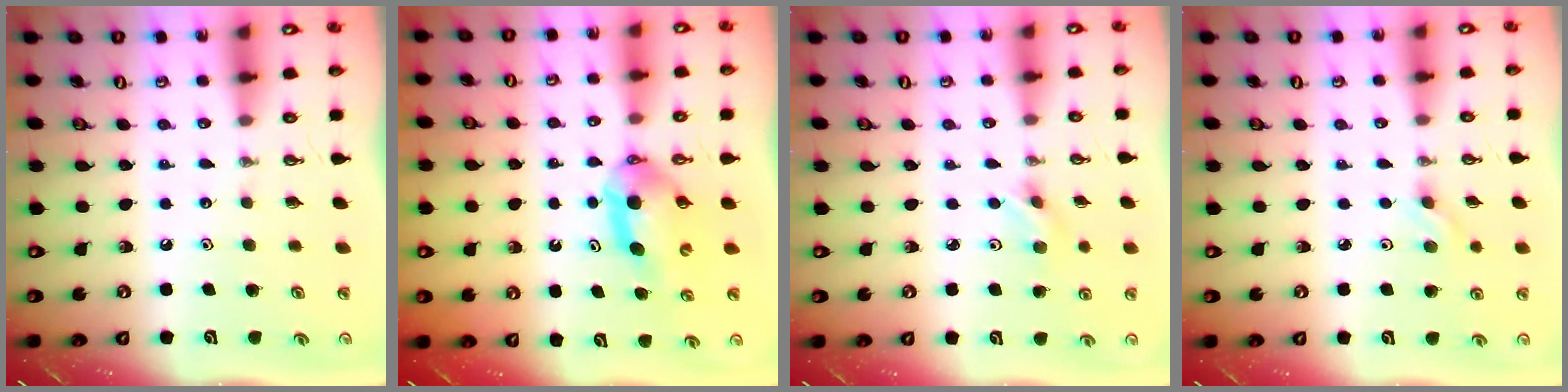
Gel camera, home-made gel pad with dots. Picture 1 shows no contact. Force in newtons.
{"total": 6.2, "press": 6.1, "slide": 1.0}
{"total": 3.5, "press": 3.5, "slide": 0.6}
{"total": 3.0, "press": 2.6, "slide": 1.5}